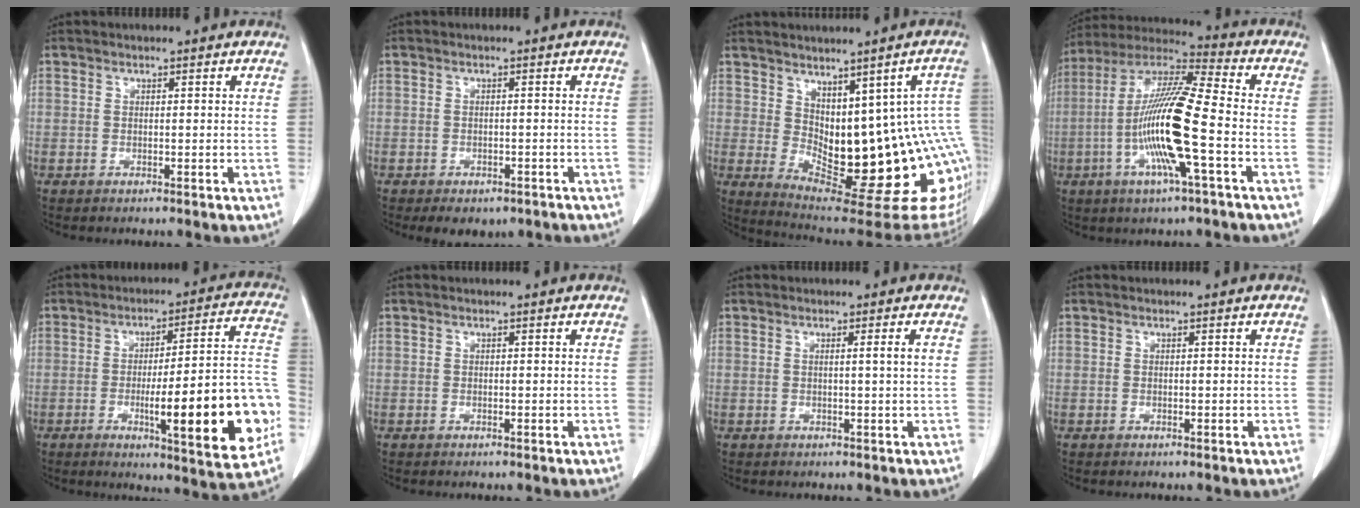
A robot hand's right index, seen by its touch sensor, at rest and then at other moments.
{"total": 5.1, "force": [-3.7, 2.8, 2.2], "torque": [-0.019, 0.002, -0.041]}
{"total": 19.7, "force": [-0.8, 6.6, 18.5], "torque": [-0.173, 0.000, 0.015]}
{"total": 16.1, "force": [-3.7, 0.7, 15.6], "torque": [-0.312, -0.004, -0.078]}
{"total": 19.5, "force": [-5.0, 2.5, 18.7], "torque": [-0.199, 0.017, -0.058]}
{"total": 0.0}
{"total": 1.4, "force": [0.3, -0.5, 1.3], "torque": [-0.021, -0.001, 0.006]}
{"total": 0.0}